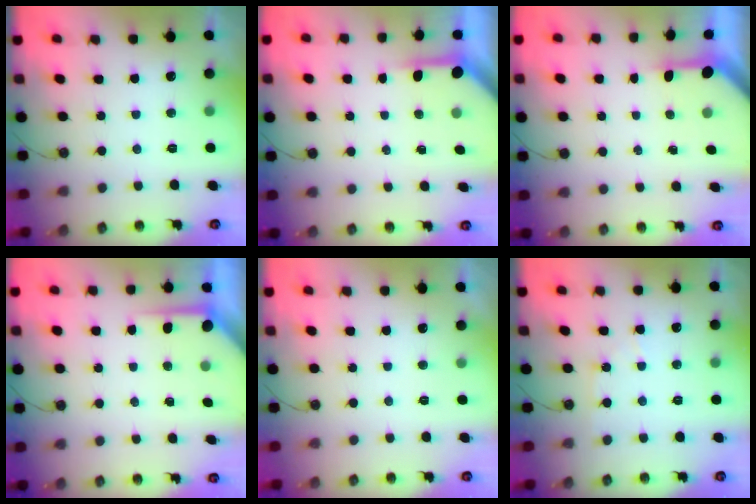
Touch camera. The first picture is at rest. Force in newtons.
{"total": 3.9, "press": 3.8, "slide": 0.3}
{"total": 3.1, "press": 3.1, "slide": 0.3}
{"total": 4.5, "press": 4.5, "slide": 0.4}
{"total": 0.0}
{"total": 4.6, "press": 4.5, "slide": 0.7}